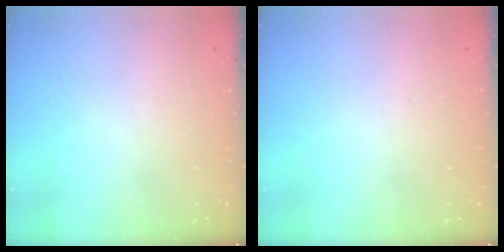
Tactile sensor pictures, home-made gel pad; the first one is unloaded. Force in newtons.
{"total": 0.0}